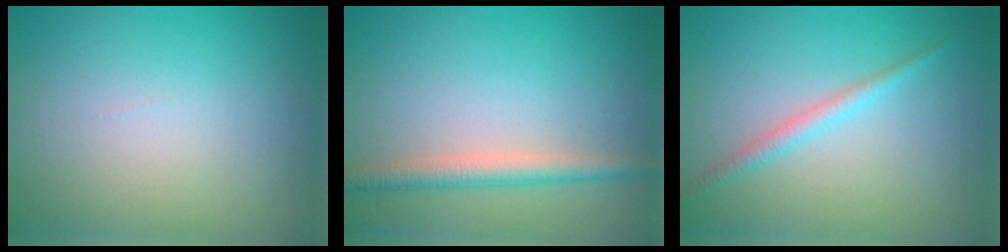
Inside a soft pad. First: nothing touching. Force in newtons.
{"total": 2.6, "press": 2.6, "slide": 0.1}
{"total": 1.7, "press": 1.7, "slide": 0.1}